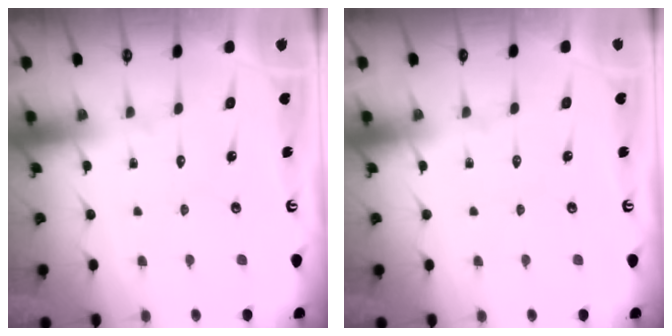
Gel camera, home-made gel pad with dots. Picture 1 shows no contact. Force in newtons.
{"total": 0.0}